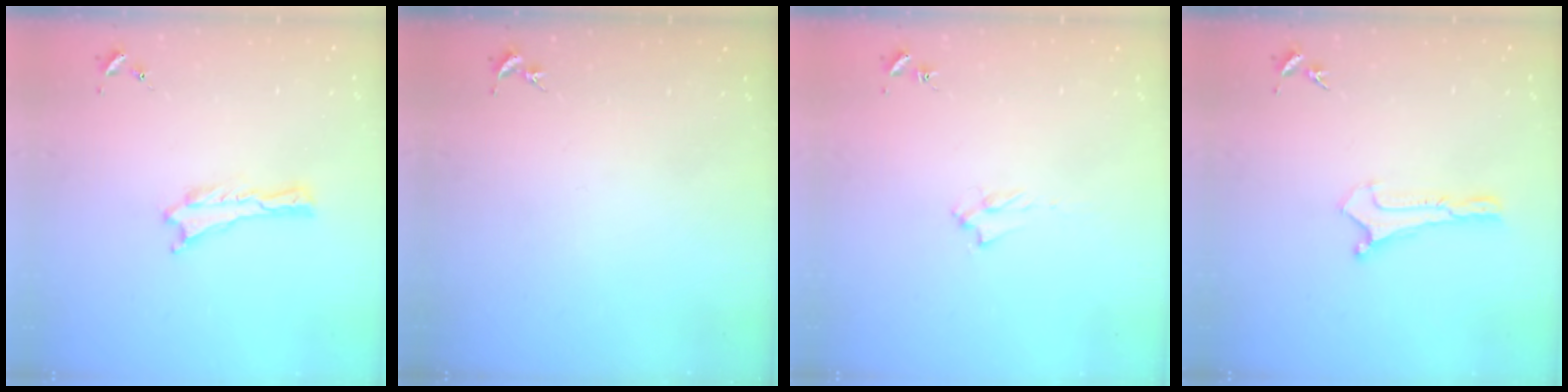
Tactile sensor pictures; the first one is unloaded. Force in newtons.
{"total": 0.0}
{"total": 1.7, "press": 1.6, "slide": 0.3}
{"total": 0.0}